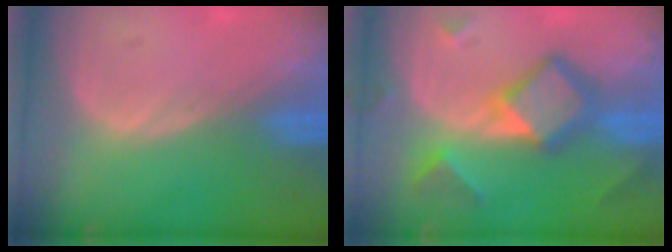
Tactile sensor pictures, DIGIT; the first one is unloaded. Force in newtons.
{"total": 7.9, "press": 7.8, "slide": 0.5}